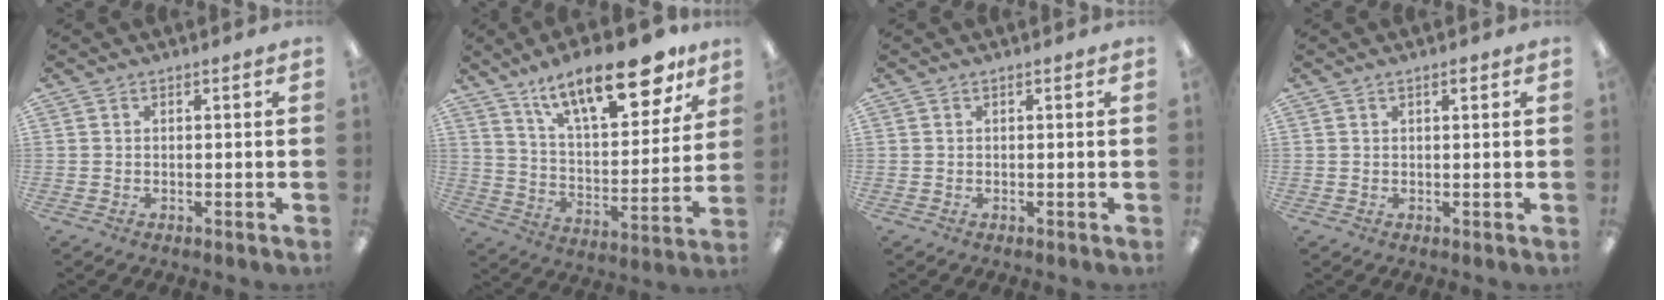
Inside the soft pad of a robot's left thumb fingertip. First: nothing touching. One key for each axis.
{"total": 22.4, "fx": 14.7, "fy": 8.6, "fz": 14.4, "tx": -0.214, "ty": -0.086, "tz": 0.245}
{"total": 0.0}
{"total": 1.1, "fx": 0.7, "fy": 0.3, "fz": 0.8, "tx": -0.016, "ty": 0.002, "tz": 0.012}